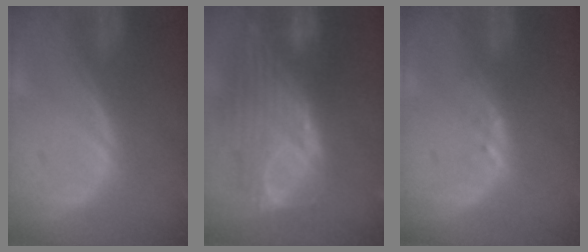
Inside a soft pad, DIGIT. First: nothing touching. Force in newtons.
{"total": 12.7, "press": 10.7, "slide": 6.9}
{"total": 1.2, "press": 1.1, "slide": 0.2}